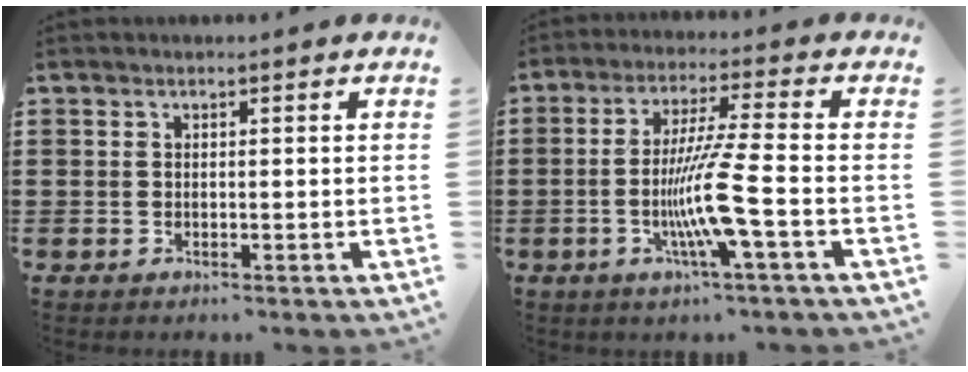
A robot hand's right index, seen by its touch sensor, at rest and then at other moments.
{"total": 9.3, "force": [-2.7, -0.5, 8.9], "torque": [-0.177, -0.019, -0.059]}